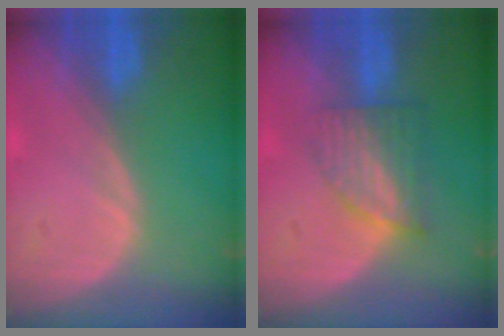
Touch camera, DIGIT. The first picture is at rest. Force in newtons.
{"total": 6.3, "press": 5.6, "slide": 2.8}